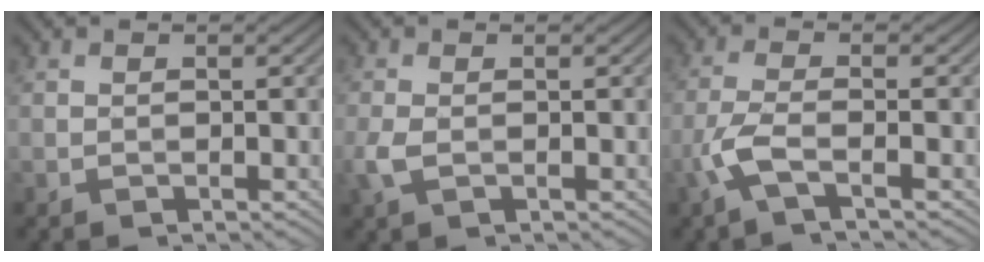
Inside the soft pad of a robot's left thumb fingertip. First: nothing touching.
{"total": 2.2, "force": [-0.5, 1.0, 1.9], "torque": [-0.052, -0.002, -0.014]}
{"total": 4.1, "force": [-2.1, 0.8, 3.4], "torque": [-0.082, 0.001, -0.057]}